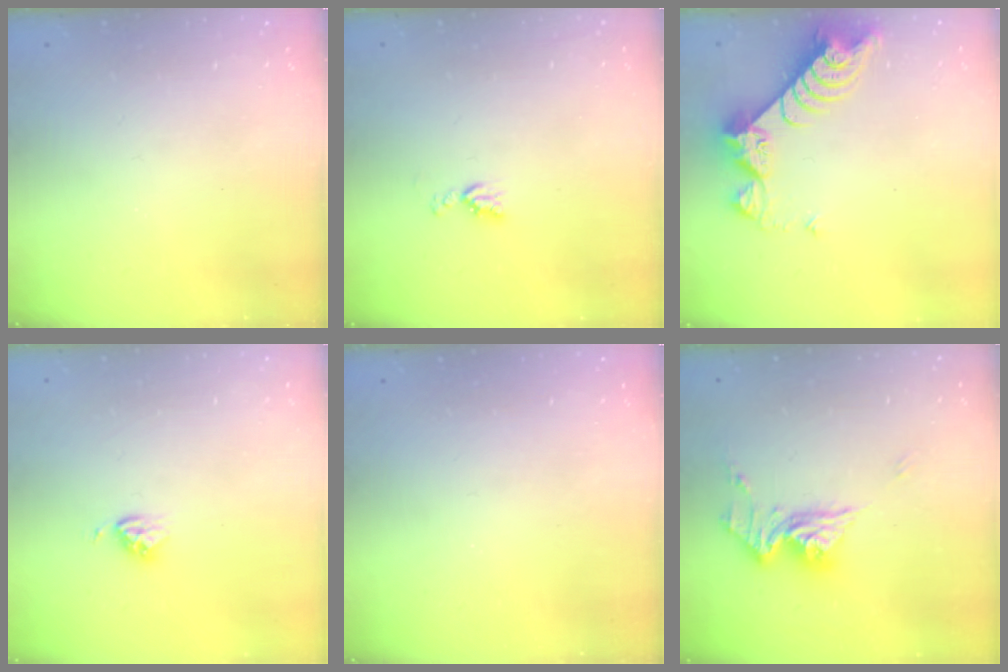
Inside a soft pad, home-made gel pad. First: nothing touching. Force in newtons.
{"total": 4.5, "press": 4.5, "slide": 0.6}
{"total": 8.8, "press": 8.7, "slide": 0.9}
{"total": 3.9, "press": 3.8, "slide": 0.4}
{"total": 0.0}
{"total": 12.3, "press": 12.3, "slide": 1.4}